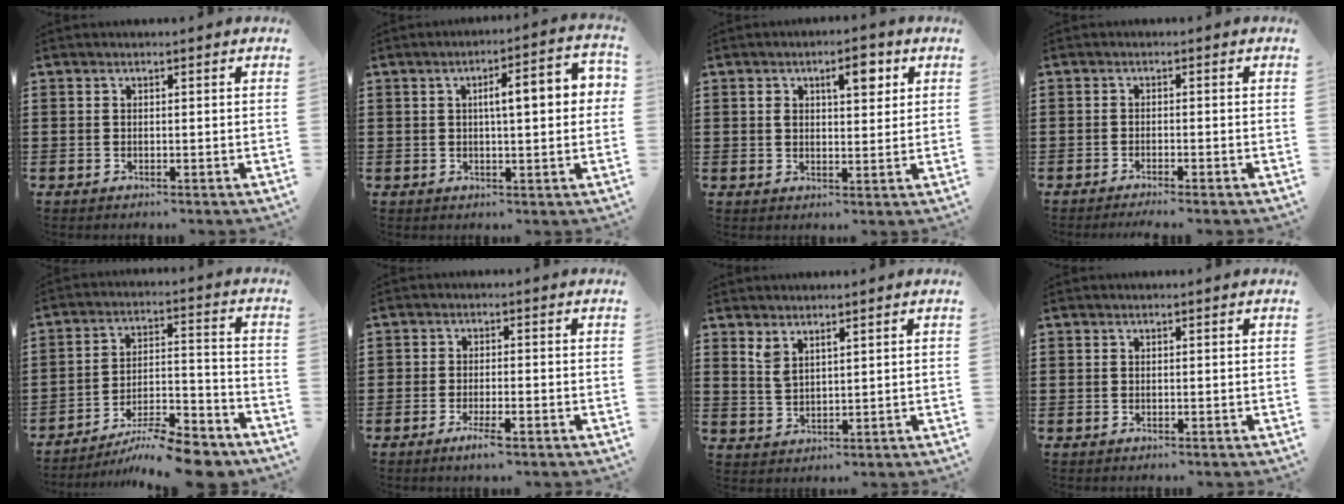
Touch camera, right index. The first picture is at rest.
{"total": 6.7, "force": [1.0, 1.5, 6.5], "torque": [-0.104, 0.001, 0.008]}
{"total": 5.1, "force": [2.1, 2.0, 4.1], "torque": [-0.064, 0.002, 0.029]}
{"total": 1.2, "force": [-1.1, -0.2, 0.4], "torque": [-0.007, 0.001, -0.022]}
{"total": 9.5, "force": [-8.6, 0.9, 4.0], "torque": [-0.055, 0.020, -0.166]}
{"total": 2.7, "force": [-1.8, 0.5, 2.0], "torque": [-0.047, -0.005, -0.036]}
{"total": 2.4, "force": [1.9, 0.8, 1.2], "torque": [-0.028, 0.003, 0.036]}
{"total": 0.0}